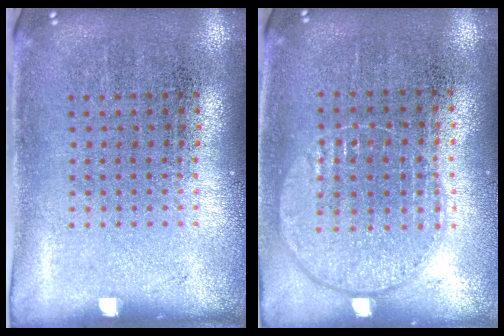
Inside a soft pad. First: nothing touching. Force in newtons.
{"total": 0.9, "press": 0.9, "slide": 0.4}